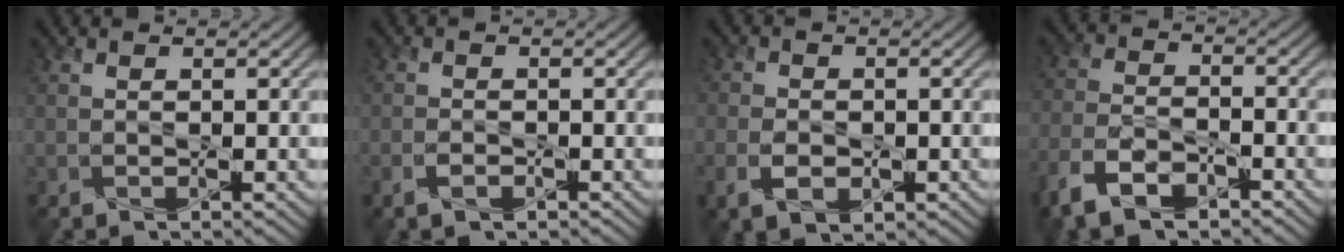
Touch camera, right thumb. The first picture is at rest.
{"total": 1.8, "force": [-1.1, 0.9, 1.2], "torque": [-0.028, -0.003, -0.023]}
{"total": 4.3, "force": [-1.6, 2.8, 2.9], "torque": [-0.065, -0.010, -0.033]}
{"total": 8.7, "force": [-5.9, 4.0, 5.0], "torque": [-0.116, -0.015, -0.125]}